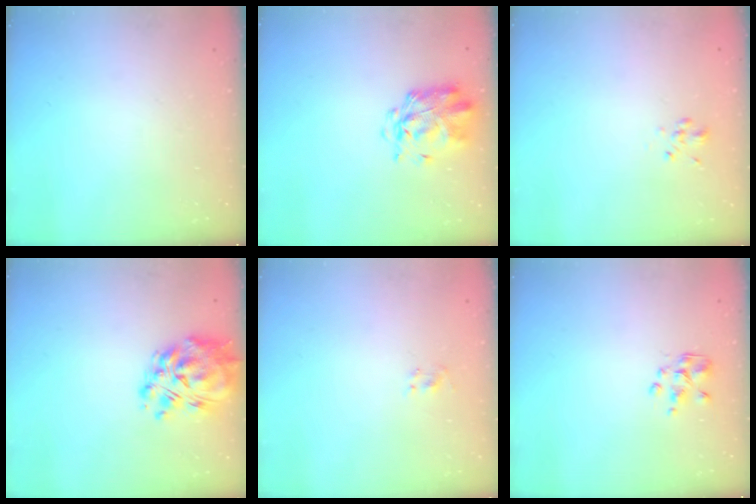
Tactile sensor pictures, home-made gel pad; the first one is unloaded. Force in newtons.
{"total": 2.9, "press": 2.8, "slide": 0.8}
{"total": 2.8, "press": 2.4, "slide": 1.4}
{"total": 11.6, "press": 10.5, "slide": 4.7}
{"total": 1.6, "press": 1.4, "slide": 0.9}
{"total": 2.3, "press": 2.2, "slide": 0.7}